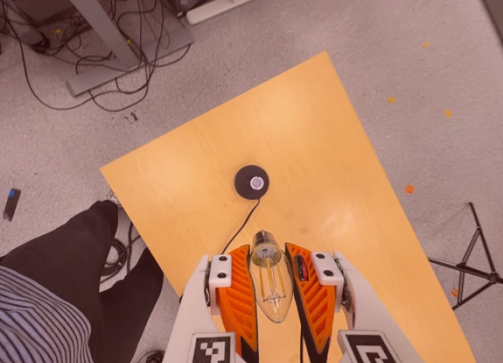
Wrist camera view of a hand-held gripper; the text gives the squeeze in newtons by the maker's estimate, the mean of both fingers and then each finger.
{"total": 23.0, "left": 24.7, "right": 21.3}